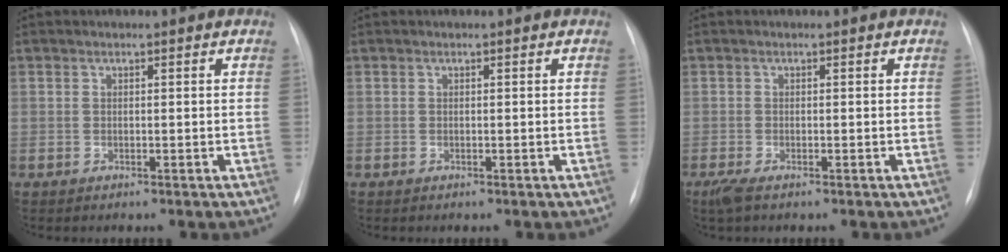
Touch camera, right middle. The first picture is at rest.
{"total": 0.0}
{"total": 2.1, "force": [-1.3, 0.5, 1.5], "torque": [-0.040, -0.009, -0.027]}